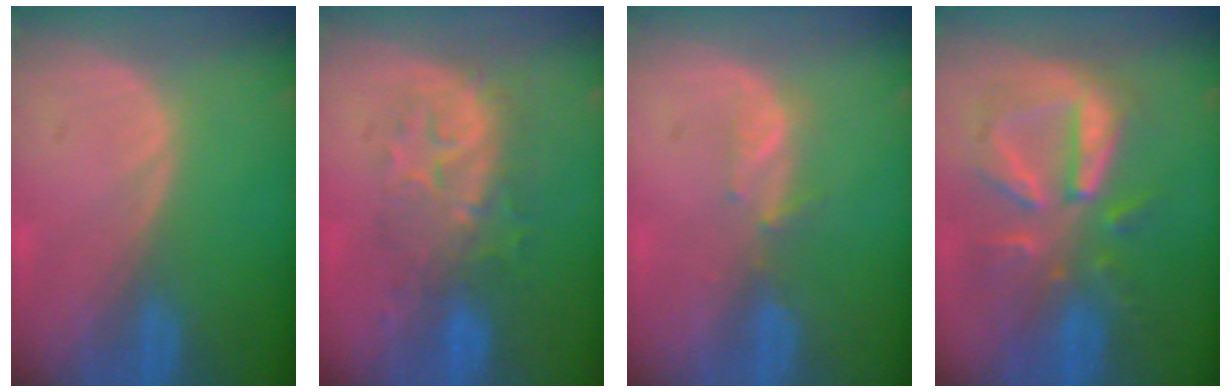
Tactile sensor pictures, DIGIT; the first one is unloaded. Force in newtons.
{"total": 8.0, "press": 7.9, "slide": 1.6}
{"total": 2.3, "press": 2.1, "slide": 0.8}
{"total": 9.5, "press": 8.8, "slide": 3.6}